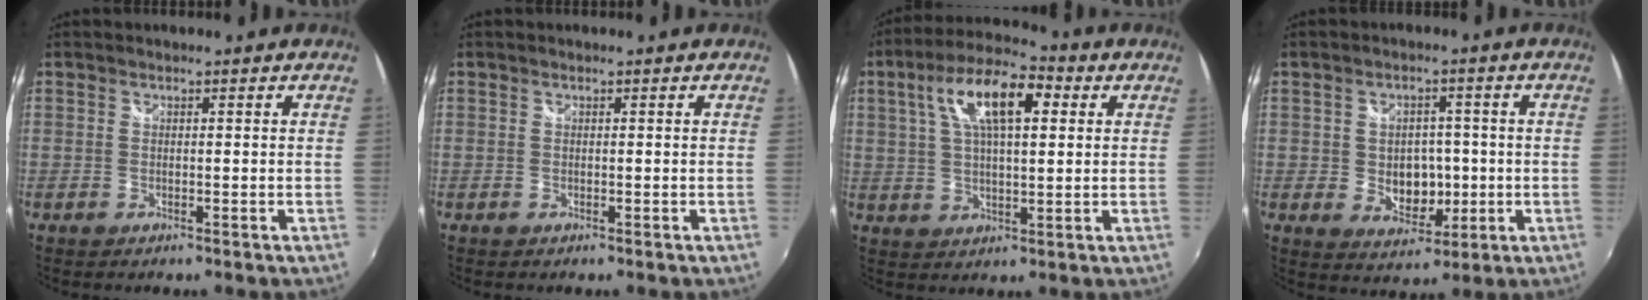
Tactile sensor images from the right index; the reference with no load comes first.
{"total": 0.0}
{"total": 13.4, "force": [4.6, 5.2, 11.5], "torque": [-0.210, 0.029, 0.073]}
{"total": 7.4, "force": [-0.8, 5.8, 4.6], "torque": [-0.083, 0.000, -0.001]}